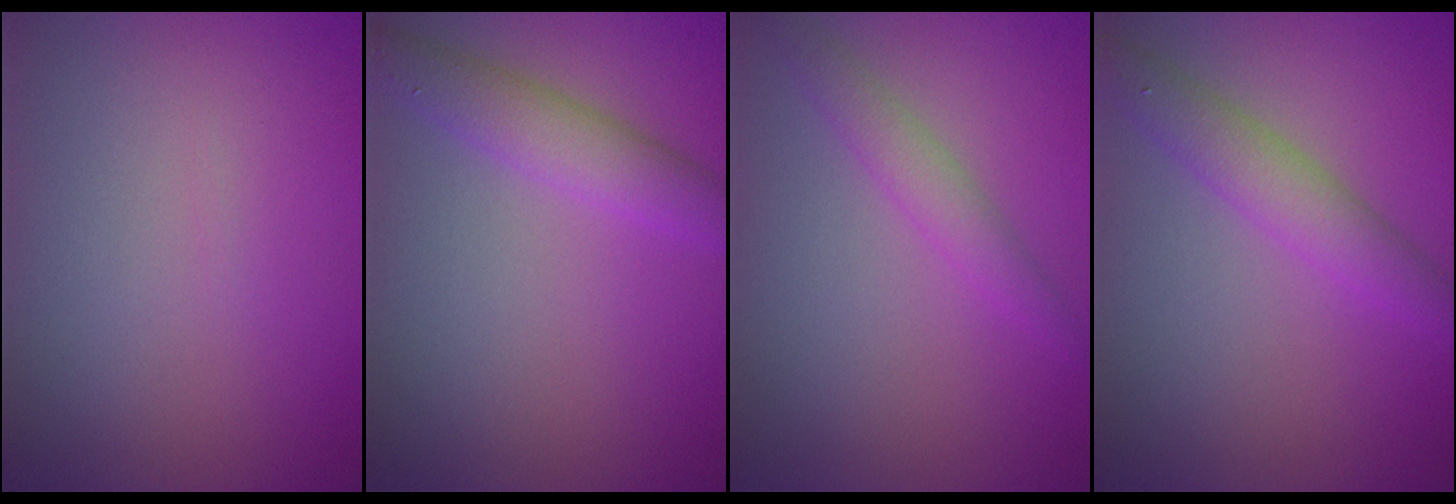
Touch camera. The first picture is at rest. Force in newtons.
{"total": 3.0, "press": 3.0, "slide": 0.1}
{"total": 1.9, "press": 1.9, "slide": 0.1}
{"total": 3.0, "press": 3.0, "slide": 0.1}